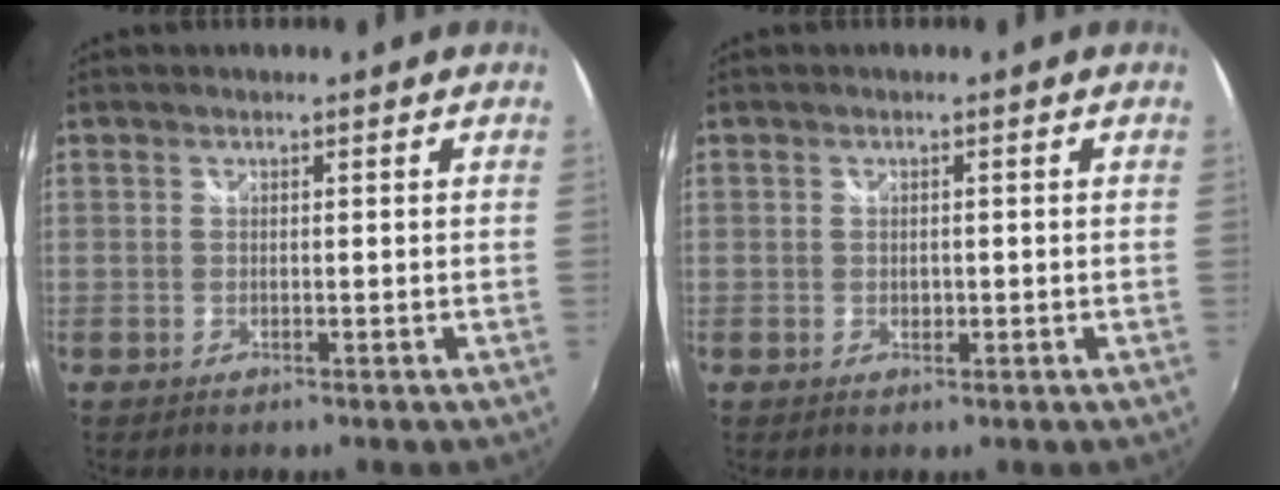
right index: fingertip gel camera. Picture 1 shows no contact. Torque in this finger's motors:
{"motor_torque": [0.12, -0.01, 0.08, 0.01]}